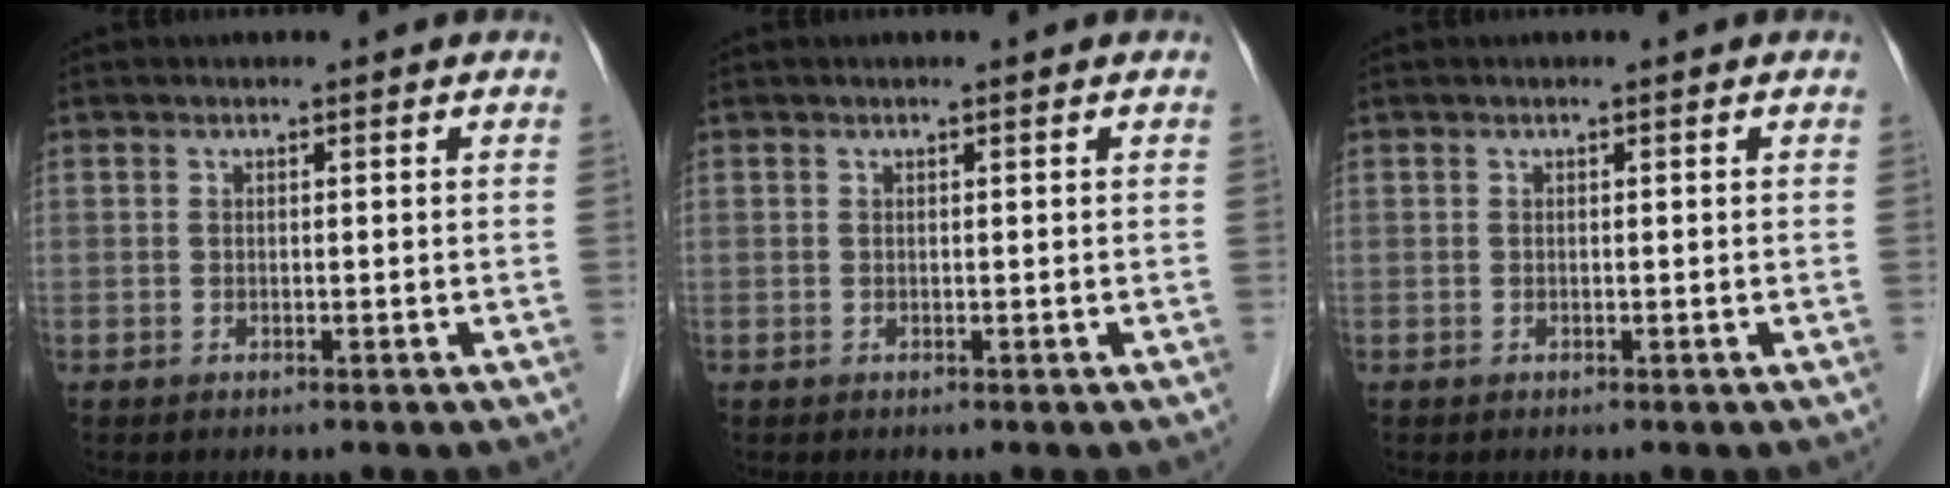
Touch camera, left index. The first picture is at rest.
{"total": 0.0}
{"total": 0.0}